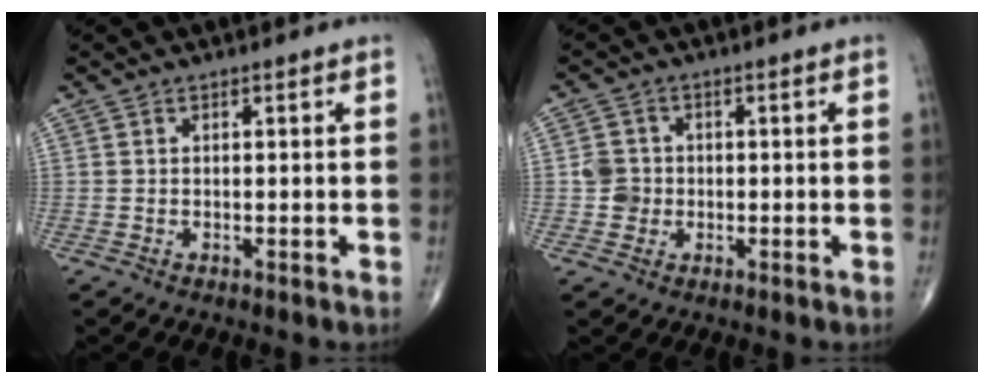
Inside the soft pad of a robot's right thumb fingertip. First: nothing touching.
{"total": 3.6, "force": [-0.3, 3.5, 1.0], "torque": [0.002, 0.006, -0.007]}